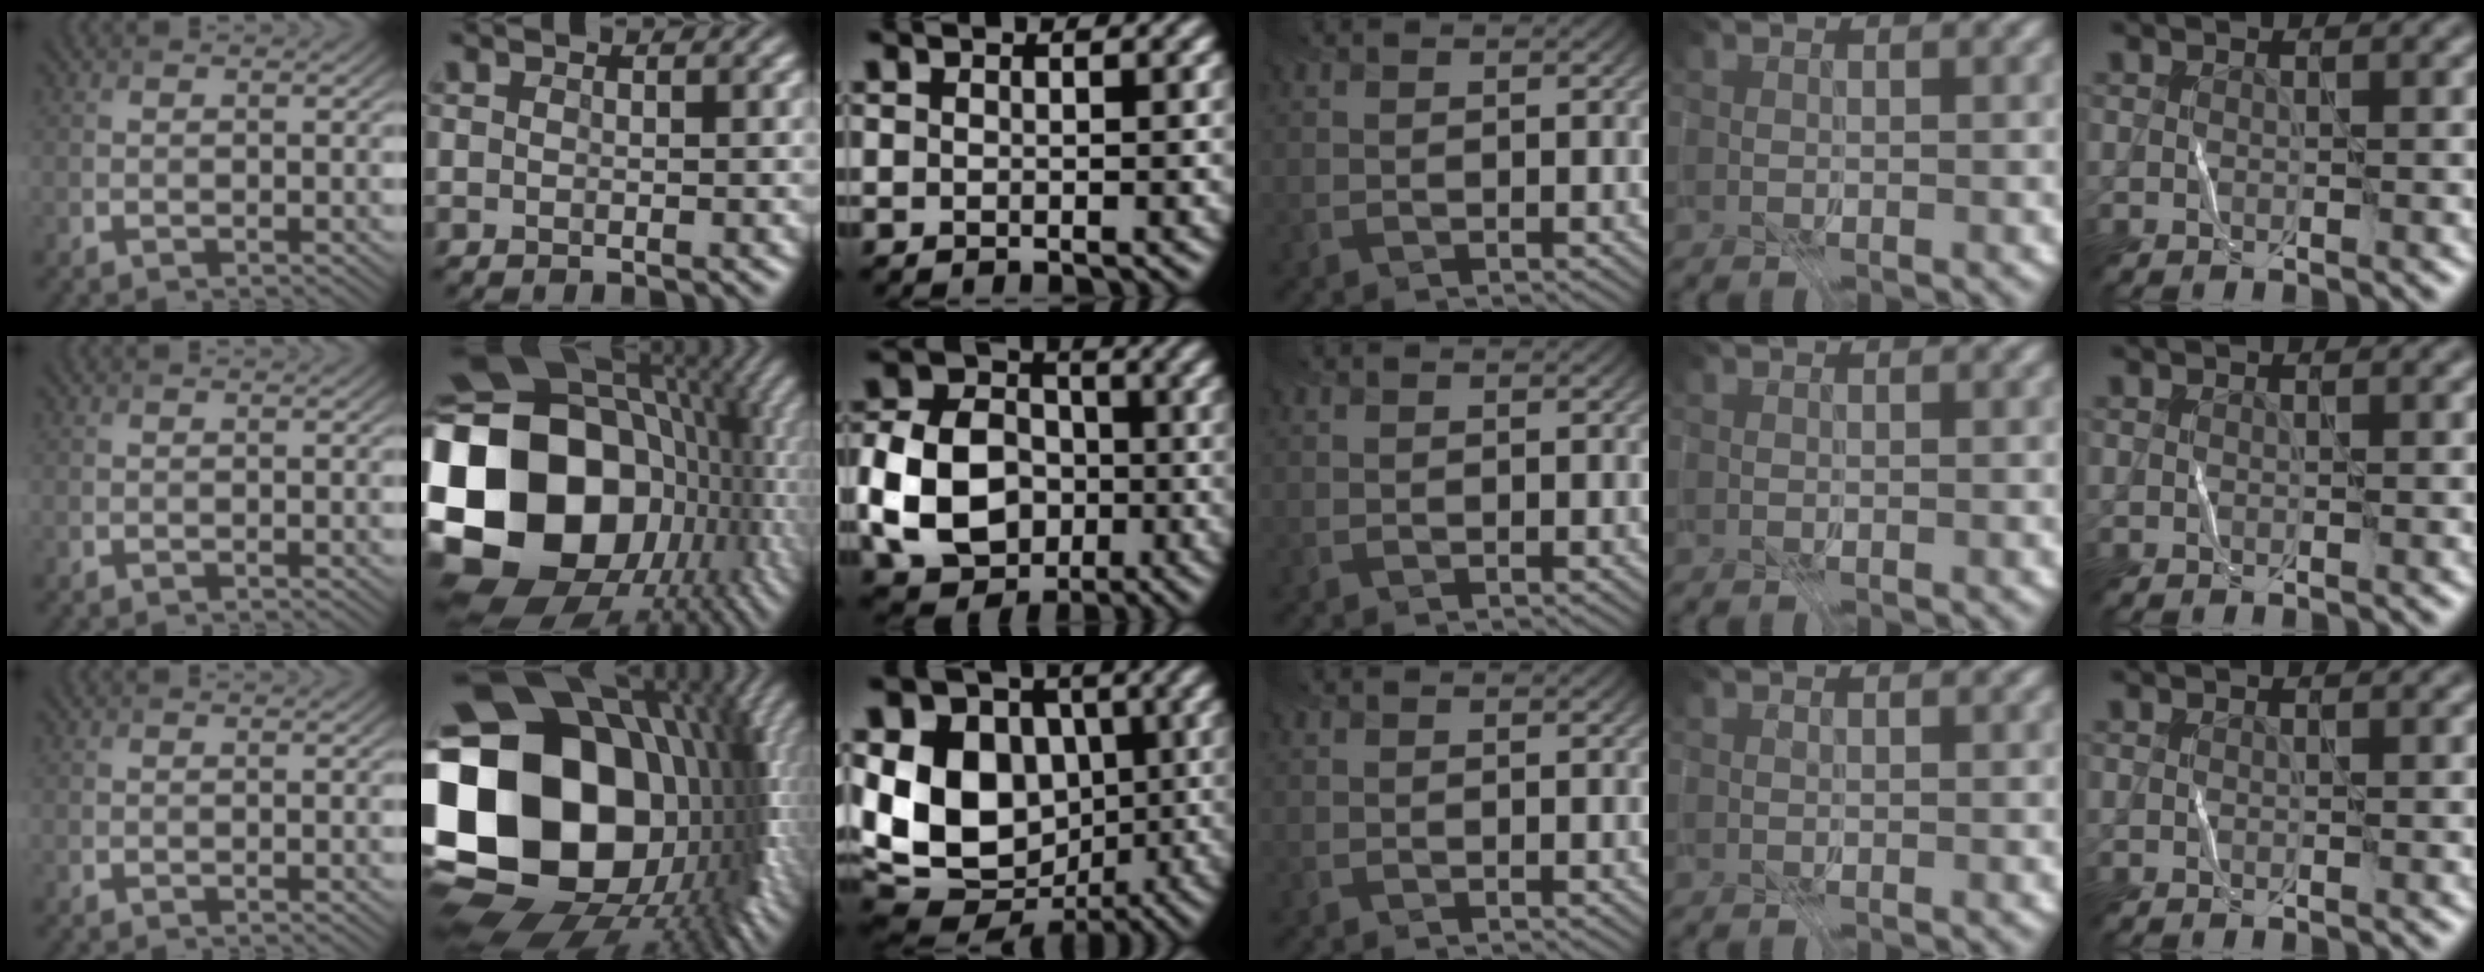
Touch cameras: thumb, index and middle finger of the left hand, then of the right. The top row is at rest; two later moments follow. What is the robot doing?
{"motion": "fold", "object": "file"}